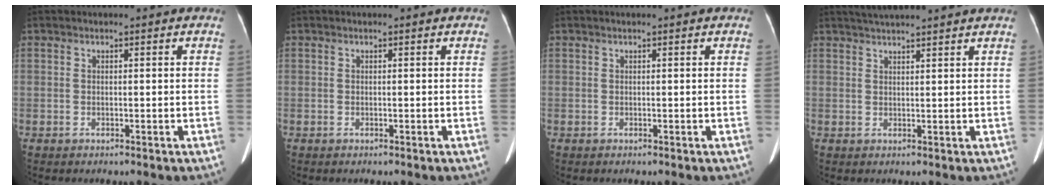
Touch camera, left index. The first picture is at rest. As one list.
[{"total": 0.0}, {"total": 0.0}, {"total": 7.2, "force": [6.4, -0.8, 3.1], "torque": [-0.048, 0.031, 0.088]}]